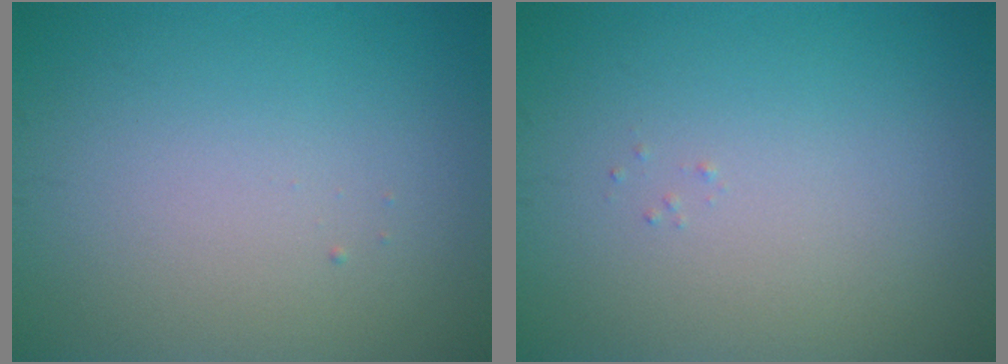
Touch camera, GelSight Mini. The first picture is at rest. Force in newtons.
{"total": 0.0}